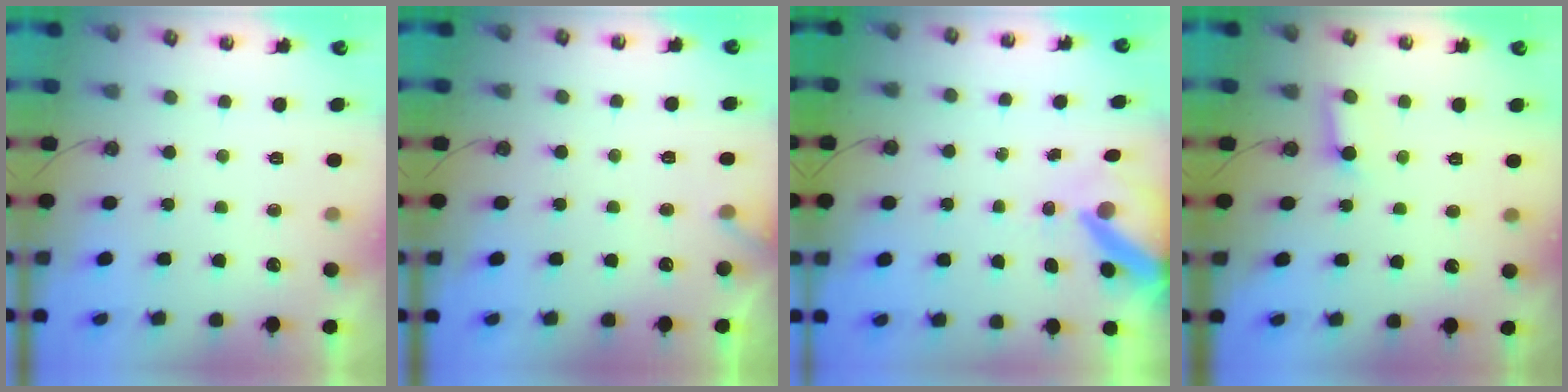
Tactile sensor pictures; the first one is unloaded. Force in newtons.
{"total": 5.4, "press": 5.4, "slide": 0.4}
{"total": 9.4, "press": 9.3, "slide": 1.5}
{"total": 3.0, "press": 3.0, "slide": 0.4}